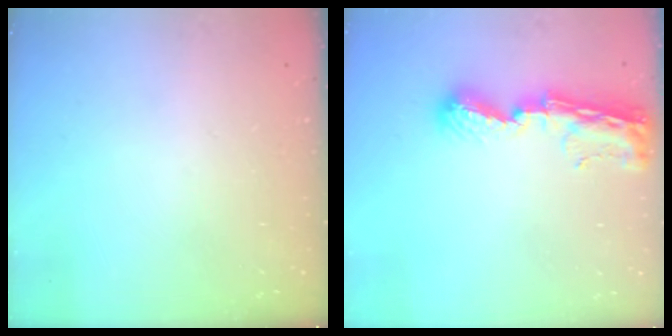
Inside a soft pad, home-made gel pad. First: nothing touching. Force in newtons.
{"total": 9.8, "press": 9.7, "slide": 1.0}